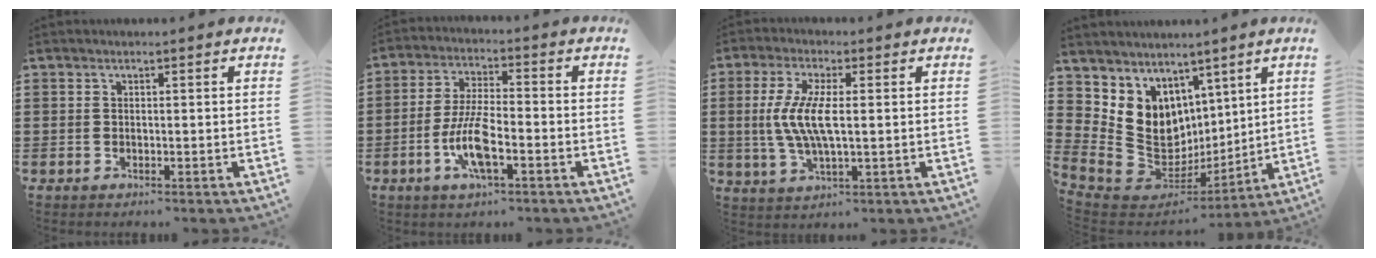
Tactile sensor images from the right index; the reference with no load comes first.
{"total": 8.3, "force": [-3.0, 2.3, 7.4], "torque": [-0.169, -0.014, -0.062]}
{"total": 7.3, "force": [0.2, 2.1, 6.9], "torque": [-0.155, -0.007, -0.007]}
{"total": 8.7, "force": [2.9, 8.1, 1.4], "torque": [-0.084, -0.044, 0.065]}